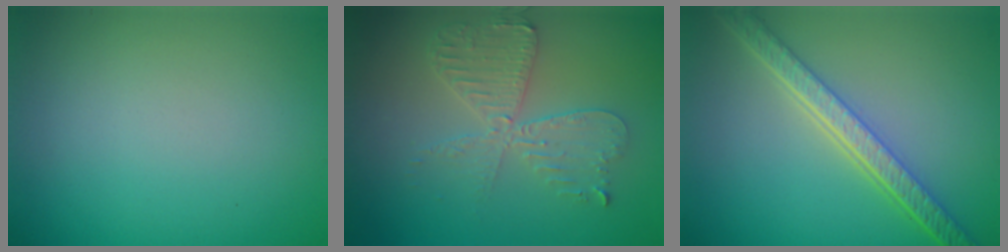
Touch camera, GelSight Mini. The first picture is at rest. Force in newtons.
{"total": 4.0, "press": 3.6, "slide": 1.8}
{"total": 5.7, "press": 4.4, "slide": 3.6}